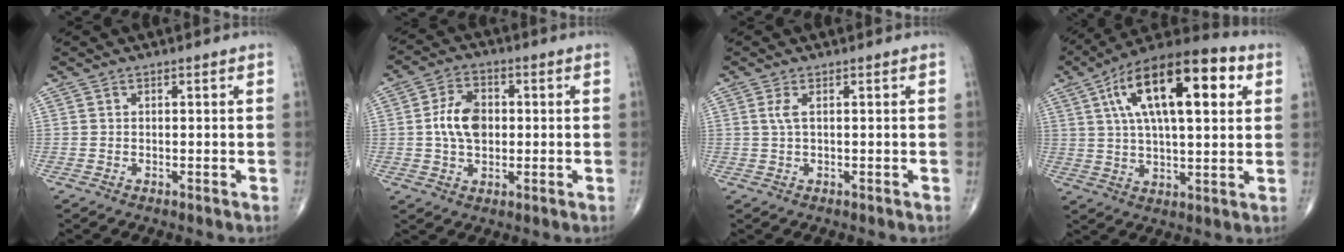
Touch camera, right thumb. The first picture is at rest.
{"total": 8.2, "force": [0.3, 5.5, 6.1], "torque": [-0.099, 0.009, 0.001]}
{"total": 1.6, "force": [0.4, 0.4, 1.5], "torque": [-0.046, 0.007, 0.011]}
{"total": 22.0, "force": [7.2, 8.8, 18.8], "torque": [-0.304, 0.012, 0.111]}